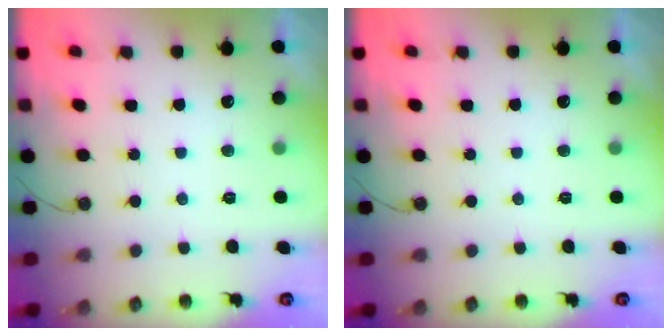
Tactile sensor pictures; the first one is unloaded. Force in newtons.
{"total": 0.0}